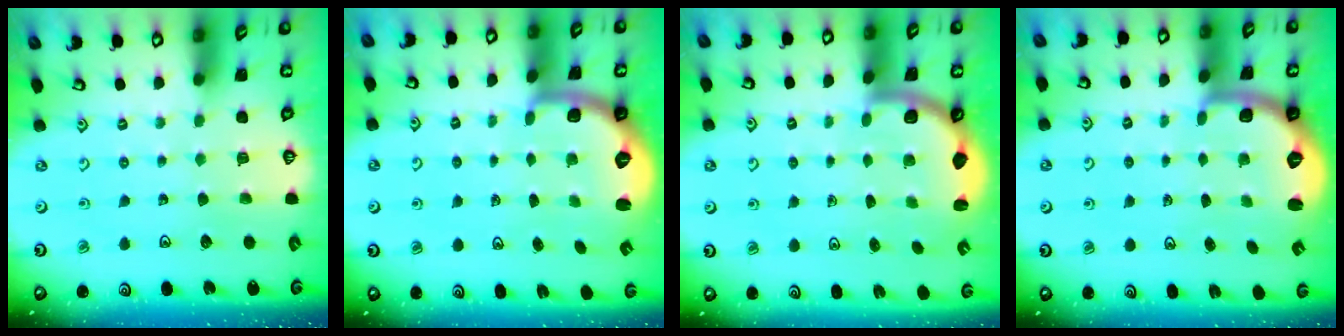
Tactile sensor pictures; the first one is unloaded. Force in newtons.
{"total": 2.0, "press": 1.6, "slide": 1.2}
{"total": 2.5, "press": 2.4, "slide": 0.7}
{"total": 2.0, "press": 1.6, "slide": 1.2}